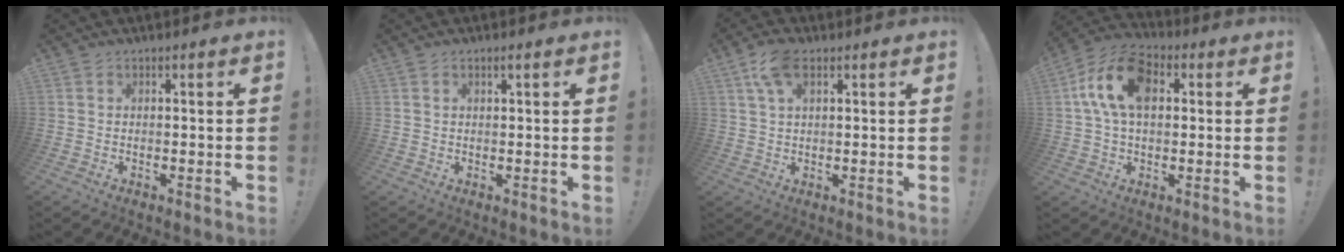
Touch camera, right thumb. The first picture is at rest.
{"total": 1.2, "force": [0.7, 0.3, 1.0], "torque": [-0.024, 0.003, 0.013]}
{"total": 7.1, "force": [3.2, 3.3, 5.4], "torque": [-0.102, 0.003, 0.062]}
{"total": 14.5, "force": [3.4, 9.2, 10.7], "torque": [-0.190, 0.010, 0.065]}